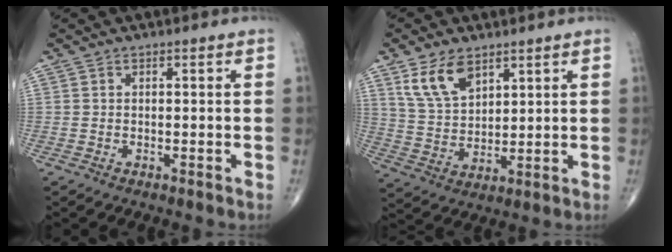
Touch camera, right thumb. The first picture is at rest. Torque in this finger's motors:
{"motor_torque": [0.11, 0.41, 0.04, 0.05, 0.06]}